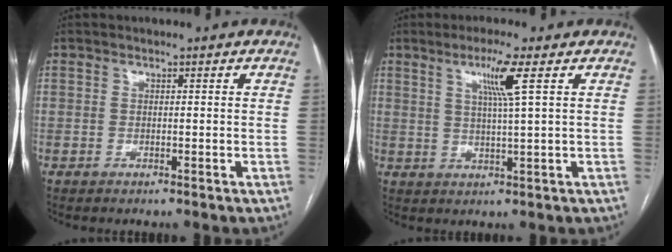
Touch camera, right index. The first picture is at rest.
{"total": 5.6, "force": [2.4, -0.9, 4.9], "torque": [-0.095, -0.004, 0.044]}